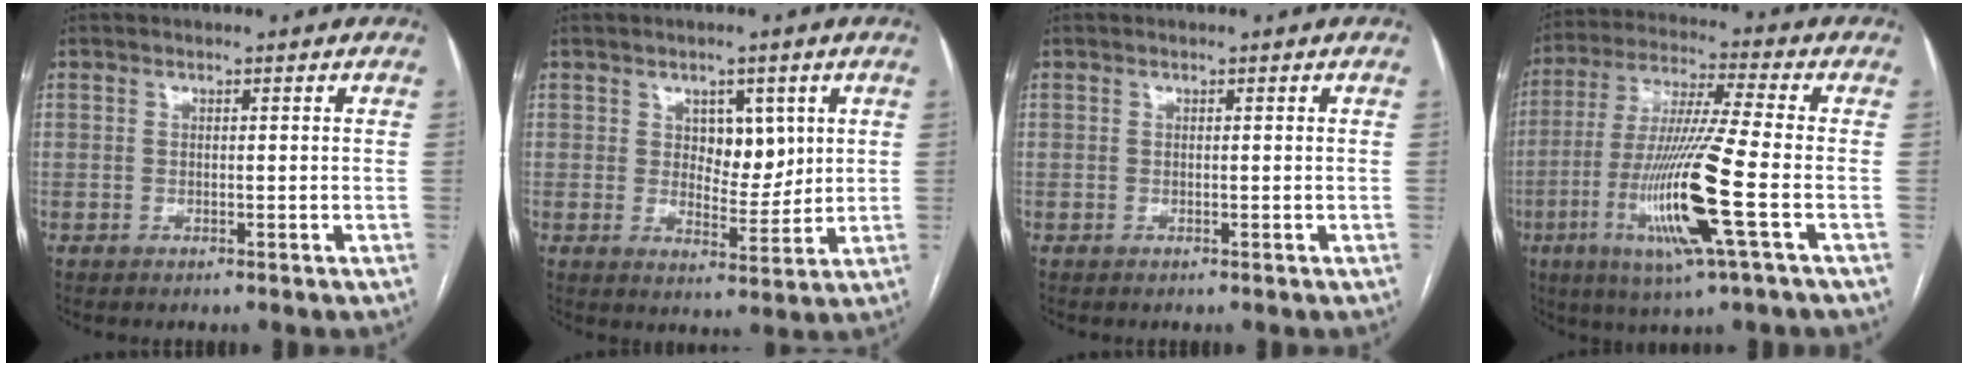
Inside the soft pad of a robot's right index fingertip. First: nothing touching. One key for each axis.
{"total": 5.9, "fx": 2.1, "fy": 3.4, "fz": 4.3, "tx": -0.058, "ty": 0.002, "tz": 0.038}
{"total": 0.0}
{"total": 15.8, "fx": -4.7, "fy": -0.6, "fz": 15.1, "tx": -0.308, "ty": -0.020, "tz": -0.092}